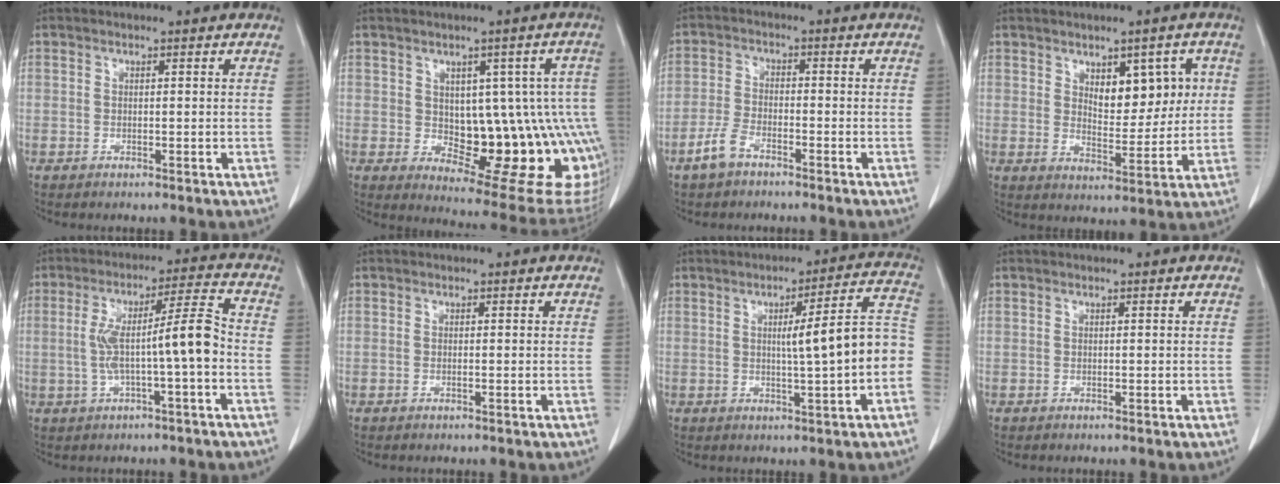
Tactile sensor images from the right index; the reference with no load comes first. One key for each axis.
{"total": 17.3, "fx": -1.9, "fy": 7.2, "fz": 15.6, "tx": -0.127, "ty": 0.020, "tz": 0.004}
{"total": 4.0, "fx": -2.8, "fy": 1.8, "fz": 2.3, "tx": -0.057, "ty": 0.002, "tz": -0.053}
{"total": 7.4, "fx": 2.4, "fy": 3.8, "fz": 5.9, "tx": -0.078, "ty": 0.008, "tz": 0.046}
{"total": 9.6, "fx": -1.3, "fy": 0.3, "fz": 9.5, "tx": -0.169, "ty": 0.029, "tz": -0.020}
{"total": 0.0}
{"total": 10.5, "fx": -0.9, "fy": 0.1, "fz": 10.5, "tx": -0.135, "ty": 0.023, "tz": -0.013}
{"total": 0.0}